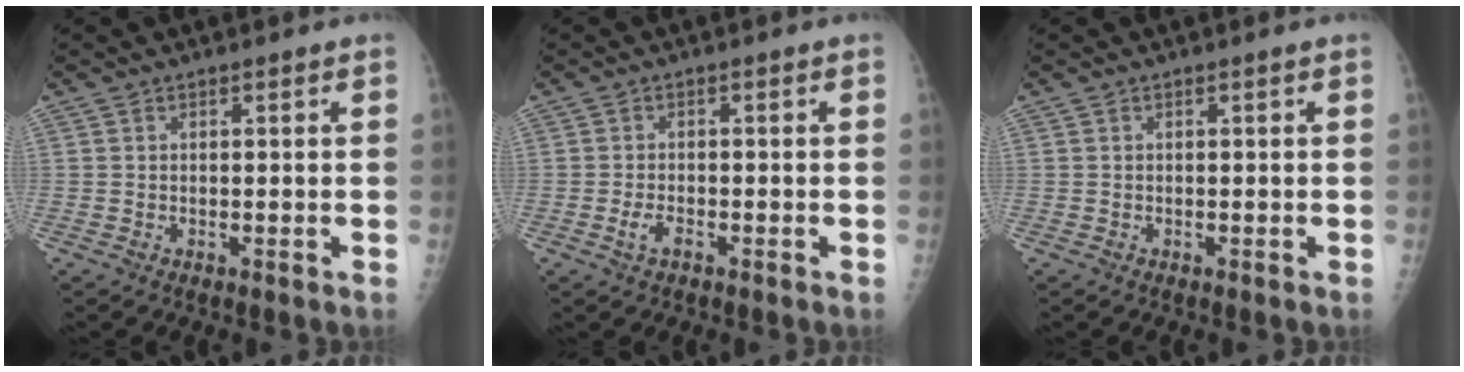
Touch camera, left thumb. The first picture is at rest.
{"total": 2.2, "force": [-1.1, 1.2, 1.6], "torque": [-0.033, 0.003, -0.021]}
{"total": 0.0}